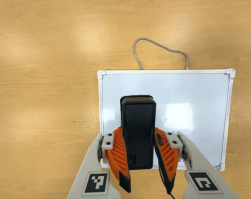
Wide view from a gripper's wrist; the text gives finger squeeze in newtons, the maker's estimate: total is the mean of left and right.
{"total": 7.8, "left": 7.0, "right": 8.5}